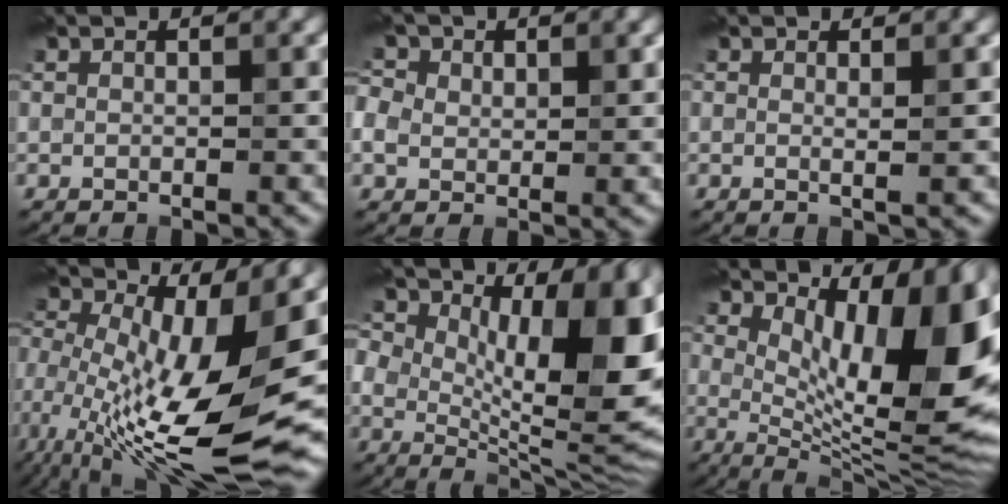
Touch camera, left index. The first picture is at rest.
{"total": 4.2, "force": [1.5, 3.2, 2.2], "torque": [-0.067, 0.019, 0.022]}
{"total": 0.6, "force": [0.1, -0.1, 0.6], "torque": [-0.011, -0.001, 0.002]}
{"total": 13.3, "force": [-2.6, 4.9, 12.1], "torque": [-0.230, -0.012, -0.048]}
{"total": 13.1, "force": [1.8, 6.4, 11.3], "torque": [-0.140, -0.008, 0.030]}
{"total": 12.9, "force": [3.1, 5.1, 11.5], "torque": [-0.136, -0.005, 0.049]}